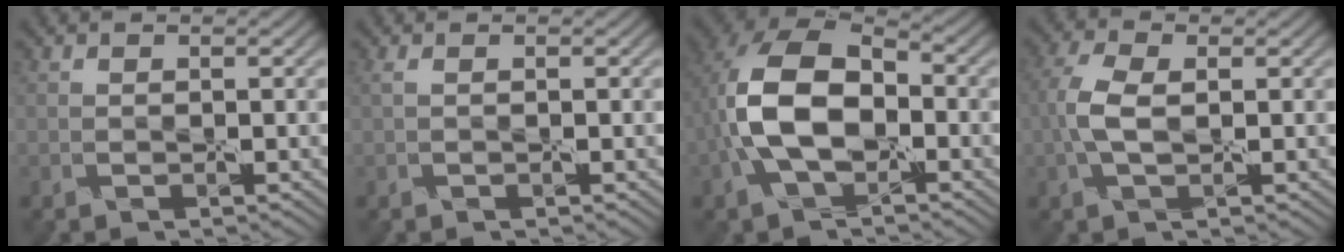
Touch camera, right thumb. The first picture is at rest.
{"total": 0.7, "force": [0.3, -0.2, 0.7], "torque": [-0.018, 0.003, 0.002]}
{"total": 9.9, "force": [-1.4, 5.9, 7.8], "torque": [-0.169, 0.009, -0.036]}
{"total": 3.8, "force": [-0.2, 1.7, 3.4], "torque": [-0.088, 0.013, -0.011]}